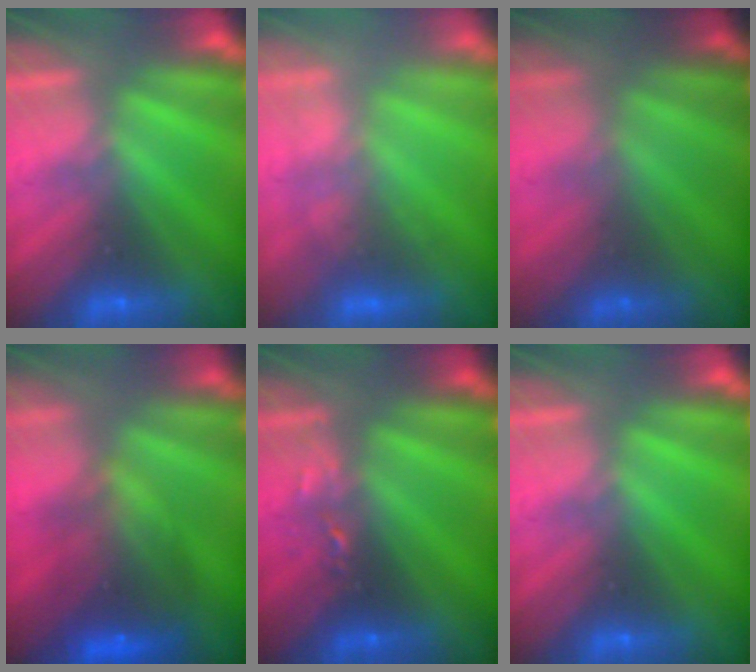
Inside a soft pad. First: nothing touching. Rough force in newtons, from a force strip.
{"total": 2.7}
{"total": 1.7}
{"total": 7.1}
{"total": 2.4}
{"total": 0.0}